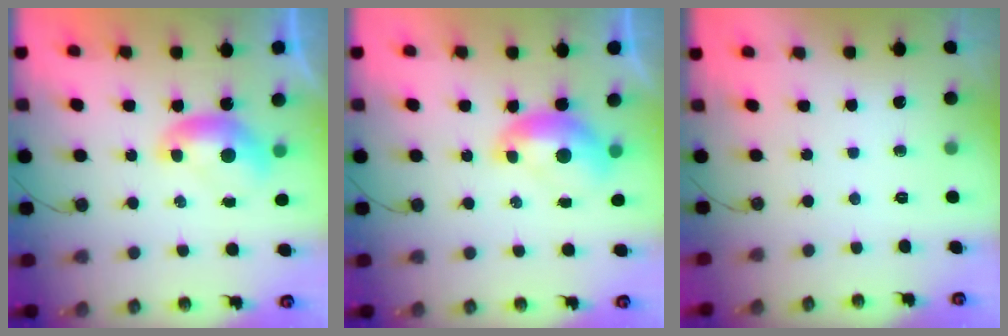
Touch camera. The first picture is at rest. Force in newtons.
{"total": 1.6, "press": 1.5, "slide": 0.4}
{"total": 0.0}